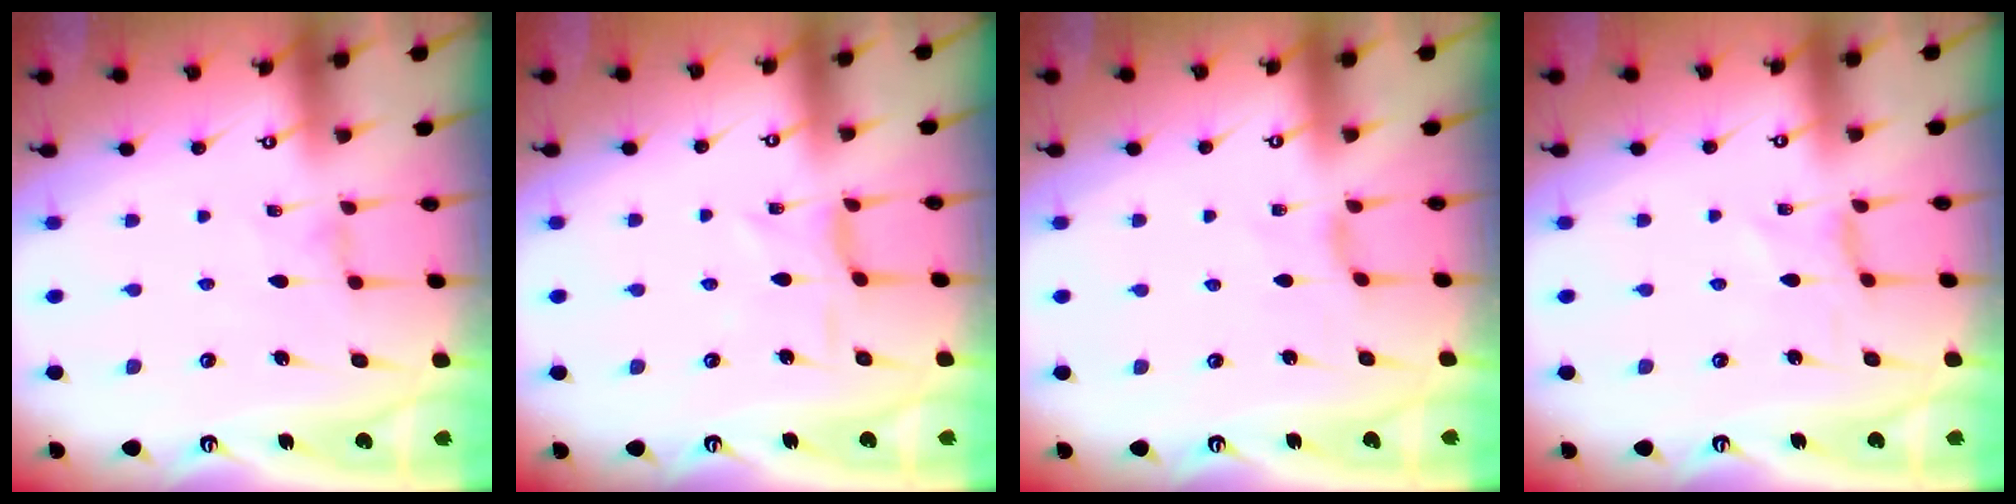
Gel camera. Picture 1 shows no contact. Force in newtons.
{"total": 2.4, "press": 2.4, "slide": 0.6}
{"total": 1.5, "press": 1.4, "slide": 0.4}
{"total": 0.0}